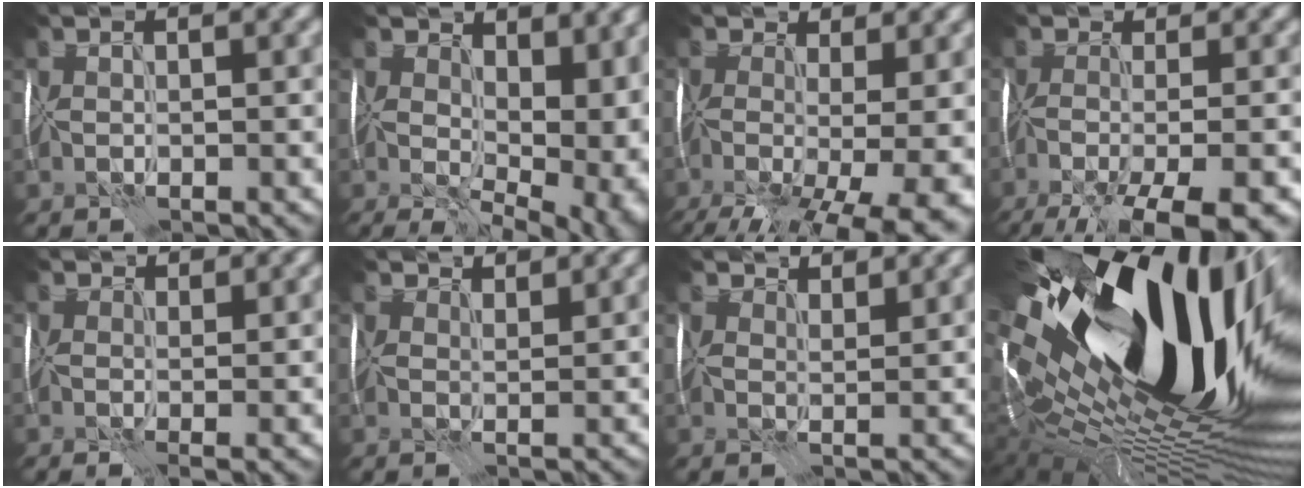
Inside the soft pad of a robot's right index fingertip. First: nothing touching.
{"total": 14.7, "force": [2.7, 8.8, 11.4], "torque": [-0.131, 0.008, 0.078]}
{"total": 16.4, "force": [-6.6, 8.0, 12.7], "torque": [-0.200, -0.016, -0.034]}
{"total": 12.6, "force": [-8.6, 4.6, 8.0], "torque": [-0.130, -0.028, -0.096]}
{"total": 3.3, "force": [1.7, 1.7, 2.2], "torque": [-0.039, 0.009, 0.017]}
{"total": 3.8, "force": [3.4, 1.4, 1.0], "torque": [-0.027, 0.011, 0.038]}
{"total": 4.3, "force": [3.9, 1.5, 1.1], "torque": [-0.029, 0.010, 0.045]}
{"total": 21.2, "force": [5.1, 10.9, 17.4], "torque": [-0.314, 0.007, 0.066]}